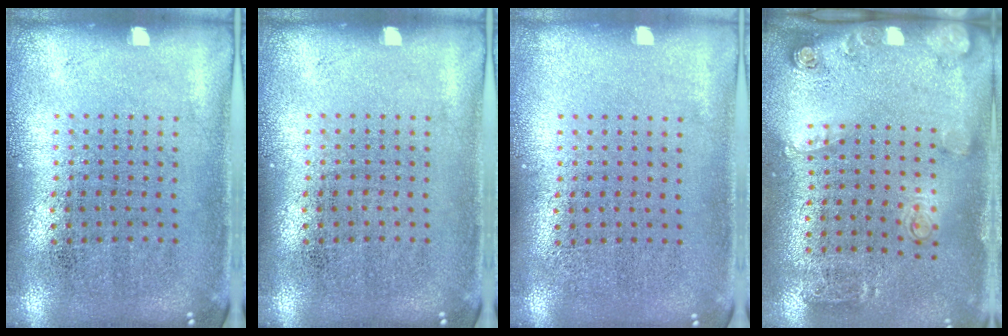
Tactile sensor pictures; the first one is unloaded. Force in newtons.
{"total": 0.0}
{"total": 0.0}
{"total": 2.1, "press": 1.3, "slide": 1.6}